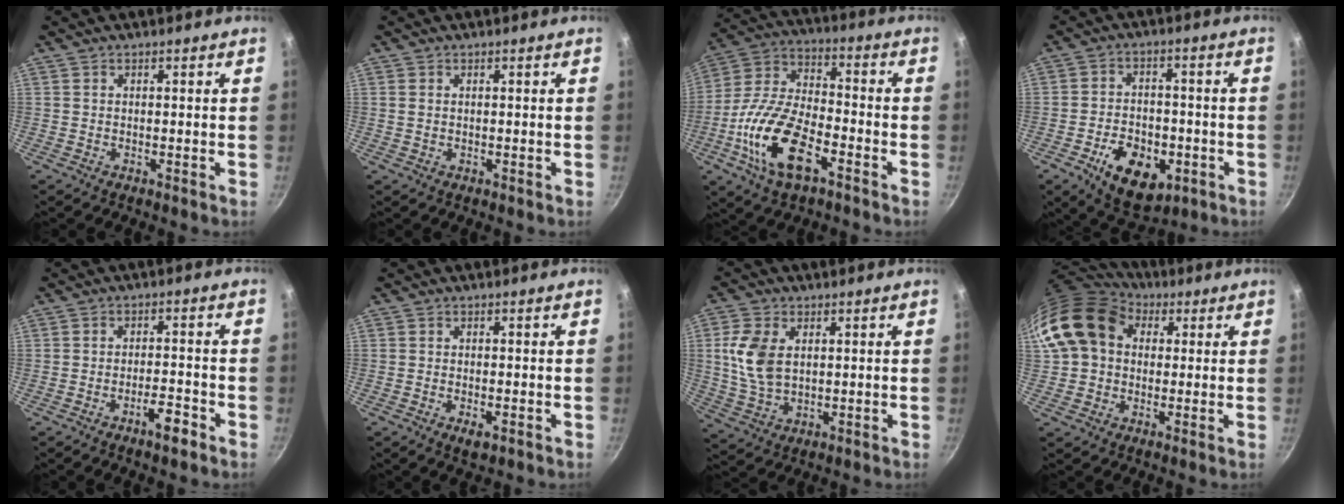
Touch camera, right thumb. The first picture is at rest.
{"total": 0.8, "force": [0.2, 0.6, 0.5], "torque": [-0.010, 0.002, 0.004]}
{"total": 17.9, "force": [-7.3, 8.4, 14.0], "torque": [-0.263, 0.034, -0.149]}
{"total": 12.7, "force": [-4.9, 7.9, 8.6], "torque": [-0.108, 0.016, -0.067]}
{"total": 4.5, "force": [-2.8, 1.0, 3.4], "torque": [-0.047, 0.022, -0.041]}
{"total": 2.4, "force": [-1.0, 1.0, 1.9], "torque": [-0.034, -0.005, -0.016]}
{"total": 9.7, "force": [1.8, 6.3, 7.1], "torque": [-0.137, -0.012, 0.039]}
{"total": 16.3, "force": [4.3, 12.7, 9.3], "torque": [-0.166, 0.028, 0.065]}